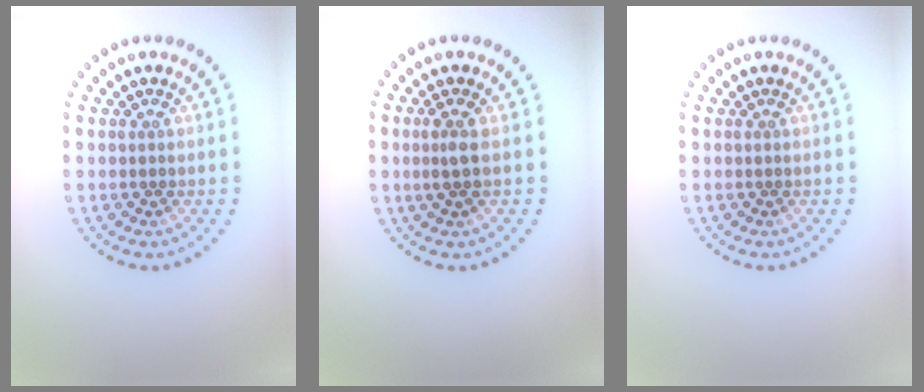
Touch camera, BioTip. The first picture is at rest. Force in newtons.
{"total": 1.6, "press": 1.3, "slide": 1.0}
{"total": 0.0}